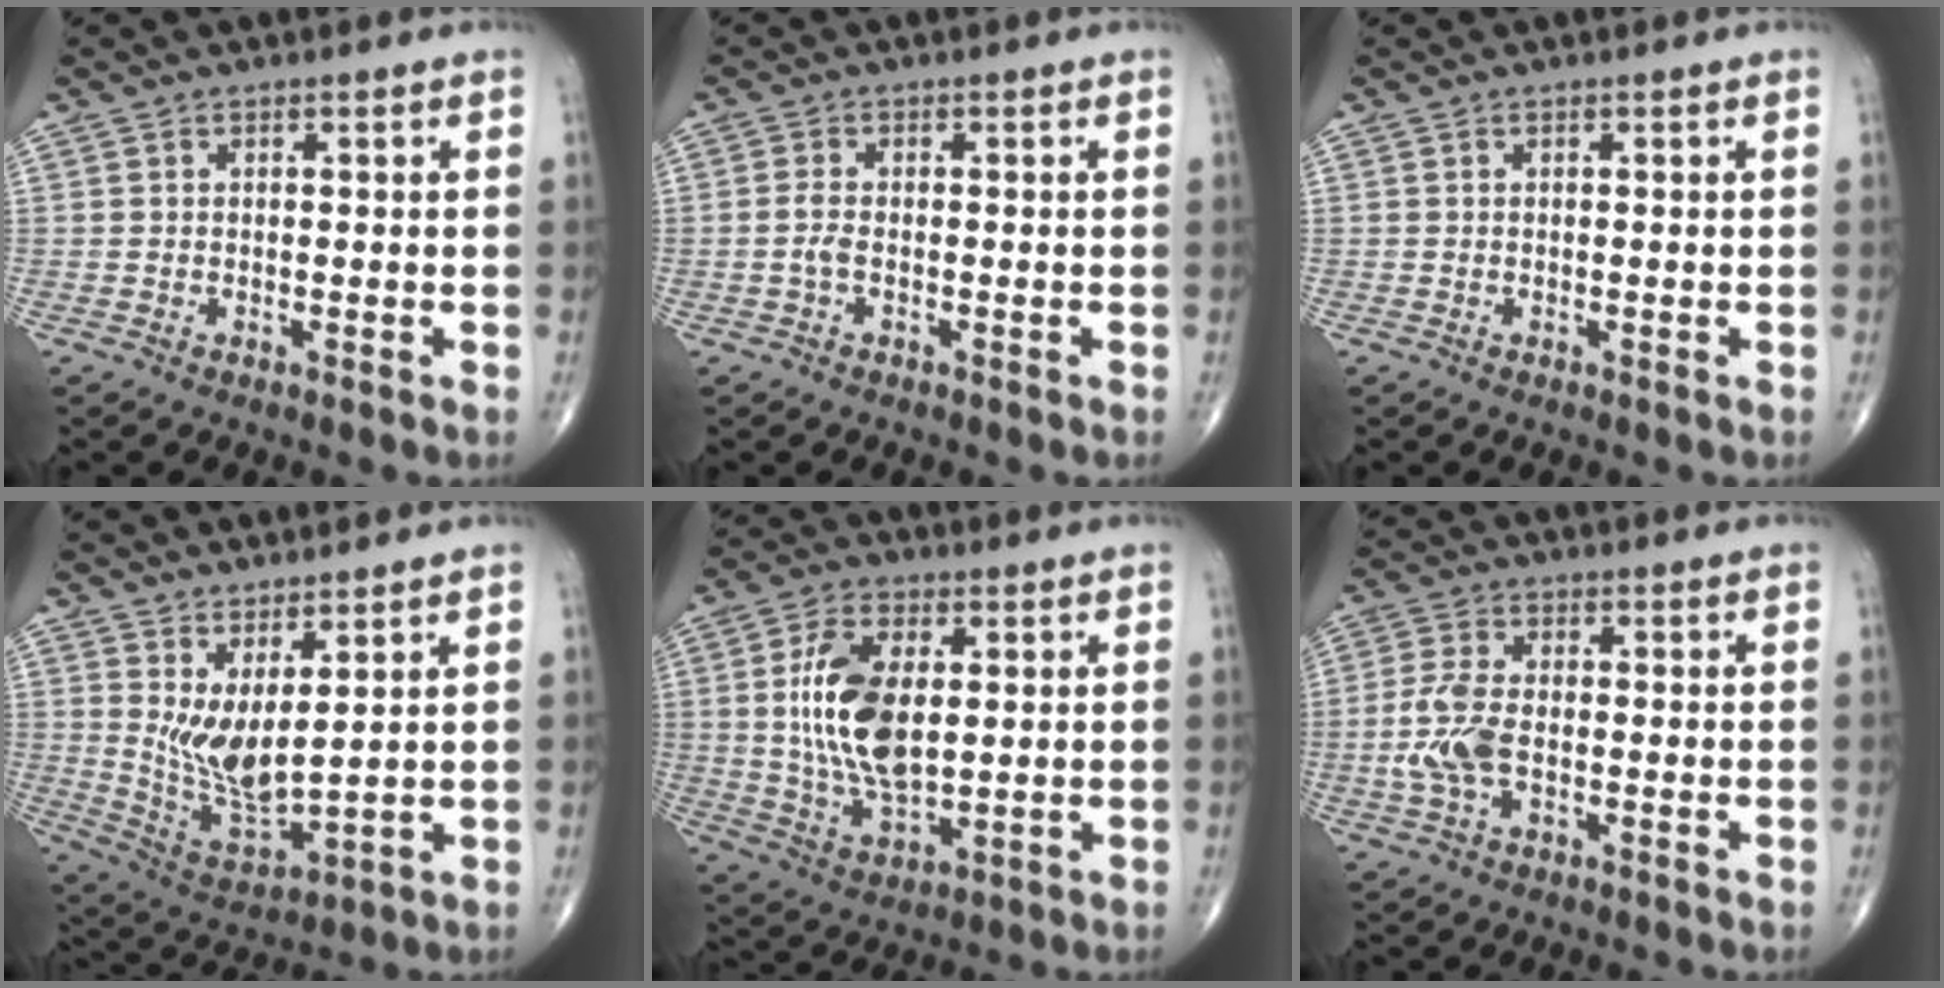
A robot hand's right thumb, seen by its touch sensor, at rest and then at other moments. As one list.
[{"total": 1.9, "force": [-0.5, 0.8, 1.6], "torque": [-0.039, 0.003, -0.014]}, {"total": 0.0}, {"total": 9.2, "force": [3.3, 2.9, 8.0], "torque": [-0.156, -0.049, 0.078]}, {"total": 13.9, "force": [1.8, 7.3, 11.7], "torque": [-0.222, -0.009, 0.038]}, {"total": 7.1, "force": [-1.4, 3.6, 6.0], "torque": [-0.146, 0.011, -0.030]}]